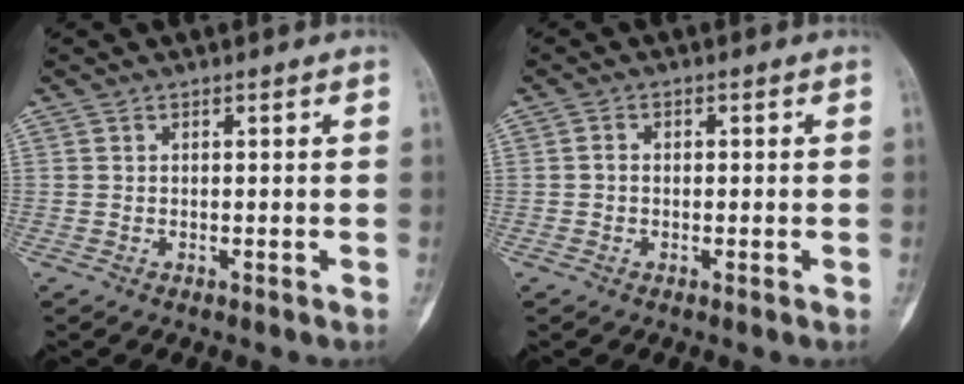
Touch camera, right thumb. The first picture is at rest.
{"total": 1.2, "force": [-0.1, 0.9, 0.7], "torque": [-0.006, 0.003, -0.006]}